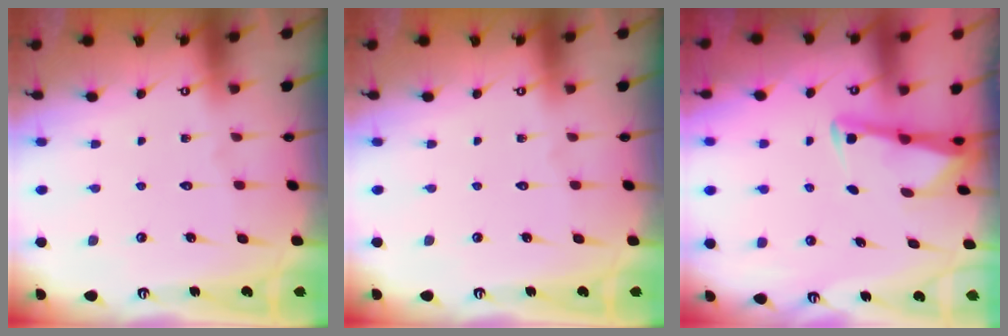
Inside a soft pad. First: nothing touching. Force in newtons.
{"total": 0.0}
{"total": 3.4, "press": 3.4, "slide": 0.3}